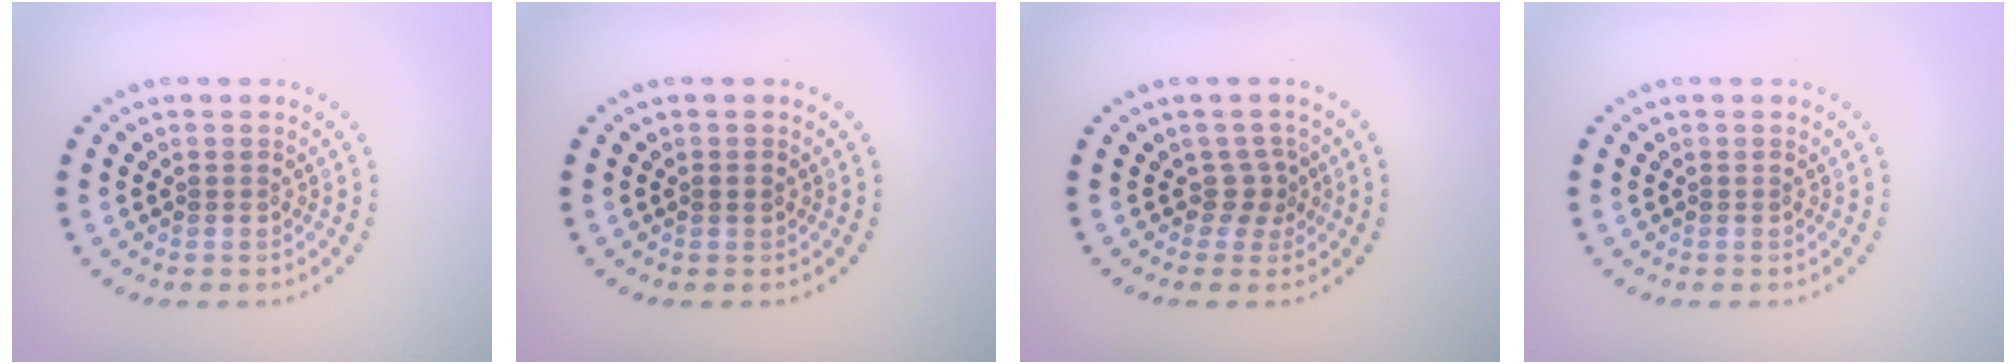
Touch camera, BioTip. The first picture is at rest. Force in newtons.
{"total": 0.8, "press": 0.8, "slide": 0.1}
{"total": 1.8, "press": 1.1, "slide": 1.4}
{"total": 0.0}